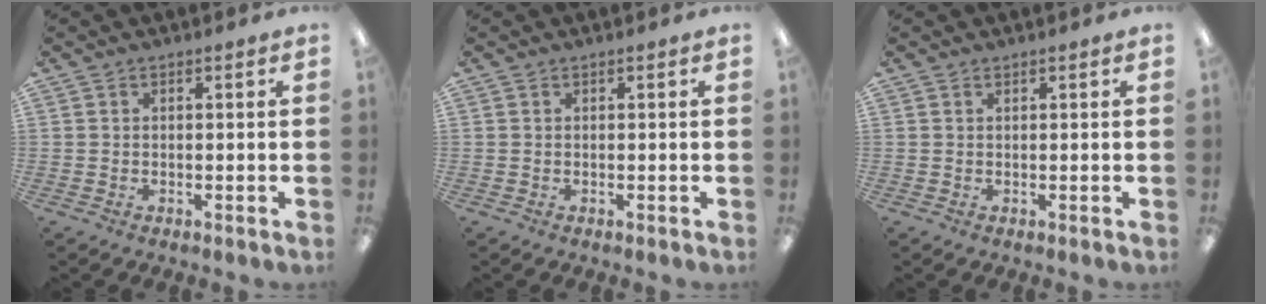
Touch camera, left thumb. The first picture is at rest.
{"total": 0.0}
{"total": 0.0}